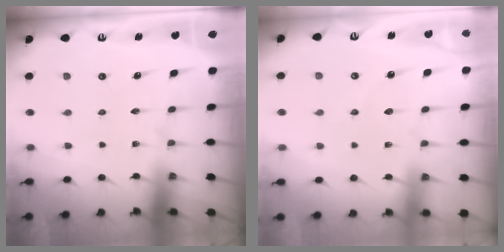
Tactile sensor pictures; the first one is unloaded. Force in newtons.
{"total": 2.6, "press": 2.6, "slide": 0.3}